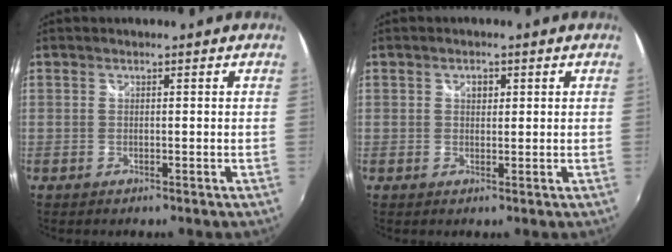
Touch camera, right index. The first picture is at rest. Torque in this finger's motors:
{"motor_torque": [0.00, 0.01, 0.01, 0.02]}